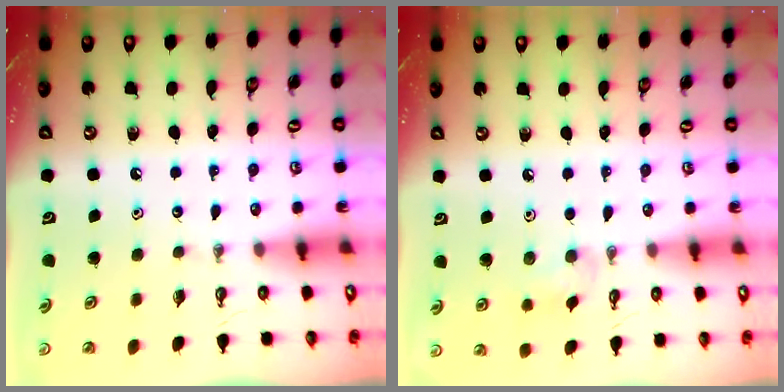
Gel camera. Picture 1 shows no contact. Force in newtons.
{"total": 7.0, "press": 6.8, "slide": 1.4}